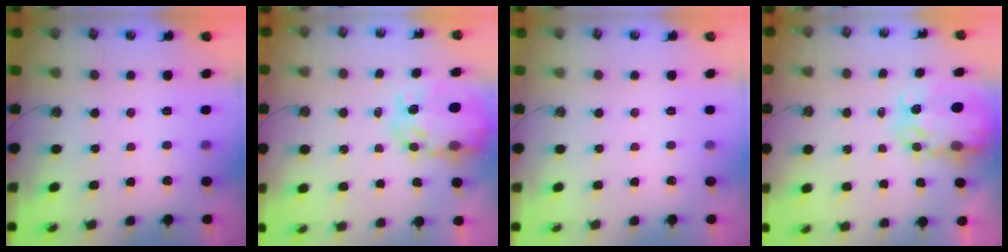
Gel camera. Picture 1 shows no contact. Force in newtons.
{"total": 10.4, "press": 10.4, "slide": 1.0}
{"total": 0.0}
{"total": 7.7, "press": 7.6, "slide": 0.7}